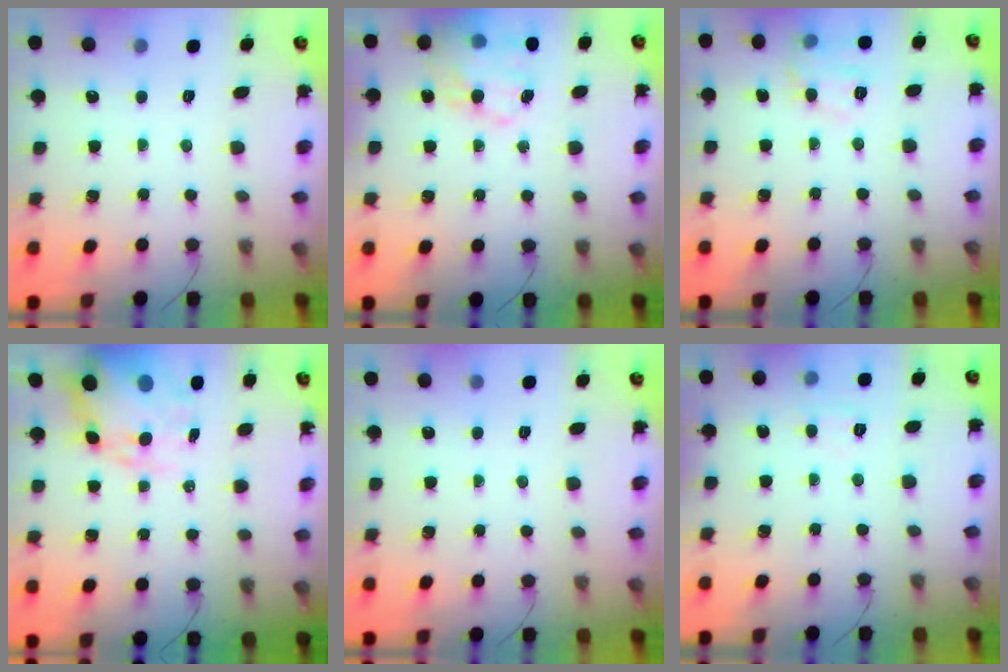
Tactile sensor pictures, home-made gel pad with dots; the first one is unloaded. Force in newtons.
{"total": 19.4, "press": 19.1, "slide": 3.4}
{"total": 9.3, "press": 9.3, "slide": 1.3}
{"total": 12.9, "press": 12.4, "slide": 3.8}
{"total": 0.0}
{"total": 5.8, "press": 5.6, "slide": 1.4}